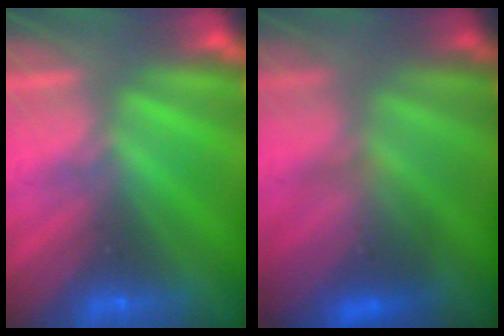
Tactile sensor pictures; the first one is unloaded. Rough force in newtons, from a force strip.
{"total": 3.6}